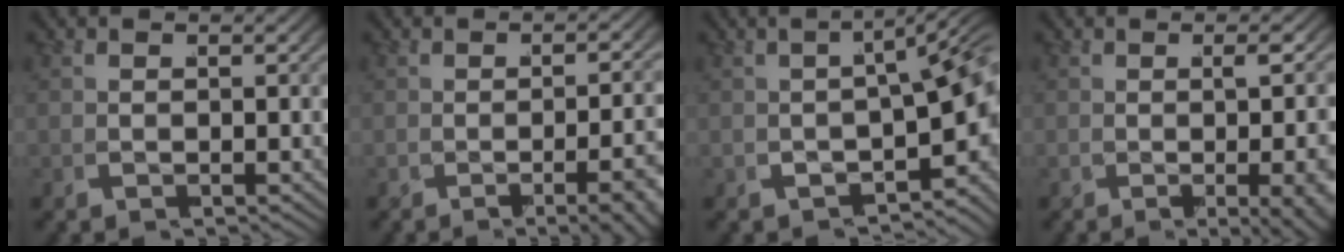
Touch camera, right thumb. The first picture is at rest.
{"total": 5.4, "force": [-1.8, 1.3, 4.9], "torque": [-0.046, 0.016, -0.035]}
{"total": 6.6, "force": [-1.1, 2.7, 5.9], "torque": [-0.060, 0.000, -0.011]}
{"total": 5.5, "force": [-1.0, 1.1, 5.2], "torque": [-0.062, -0.002, -0.012]}